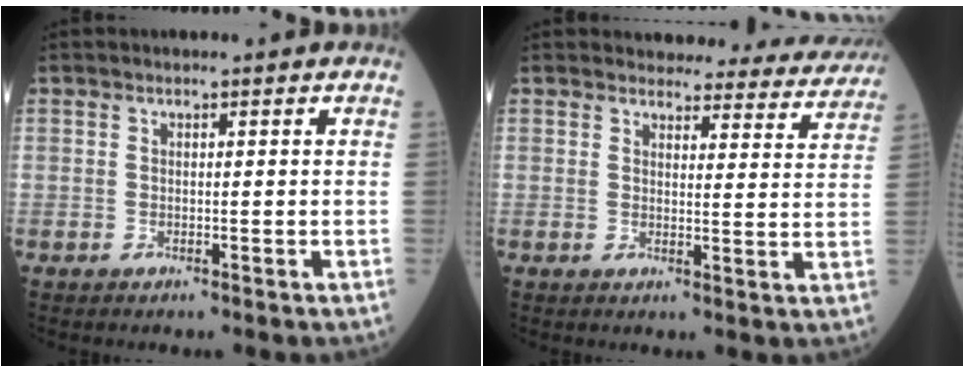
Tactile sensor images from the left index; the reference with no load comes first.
{"total": 15.1, "force": [14.5, 3.6, 2.2], "torque": [0.011, -0.040, 0.142]}